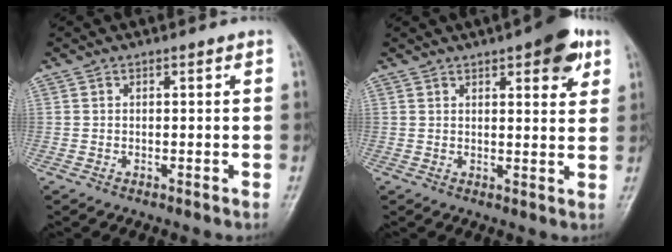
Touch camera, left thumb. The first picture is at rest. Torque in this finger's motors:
{"motor_torque": [1.11, 0.71, 0.53, -0.68, 0.01]}